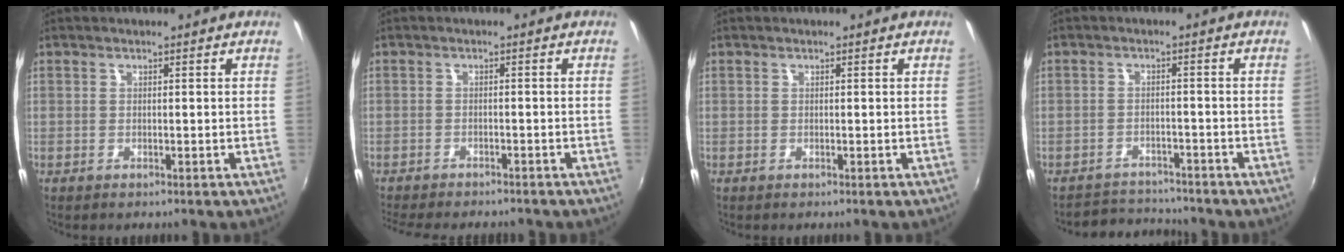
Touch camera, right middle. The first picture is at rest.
{"total": 8.4, "force": [-7.5, 1.8, 3.2], "torque": [-0.080, -0.022, -0.117]}
{"total": 0.0}
{"total": 5.8, "force": [-5.6, 1.4, -0.2], "torque": [-0.012, 0.011, -0.091]}